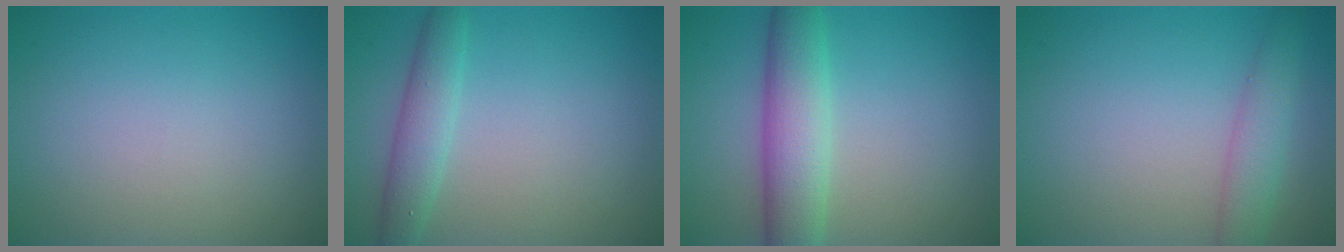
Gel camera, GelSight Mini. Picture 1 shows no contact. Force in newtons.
{"total": 2.9, "press": 2.9, "slide": 0.2}
{"total": 5.4, "press": 5.4, "slide": 0.1}
{"total": 2.9, "press": 2.9, "slide": 0.1}